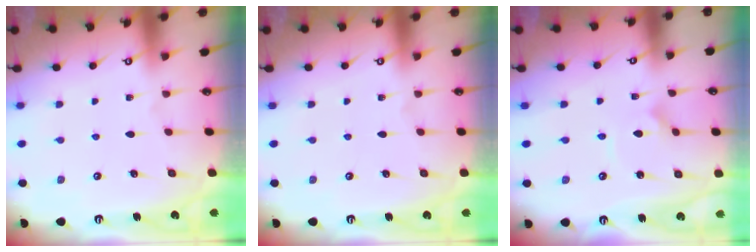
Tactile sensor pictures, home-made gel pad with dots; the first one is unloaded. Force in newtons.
{"total": 0.0}
{"total": 4.0, "press": 4.0, "slide": 0.3}